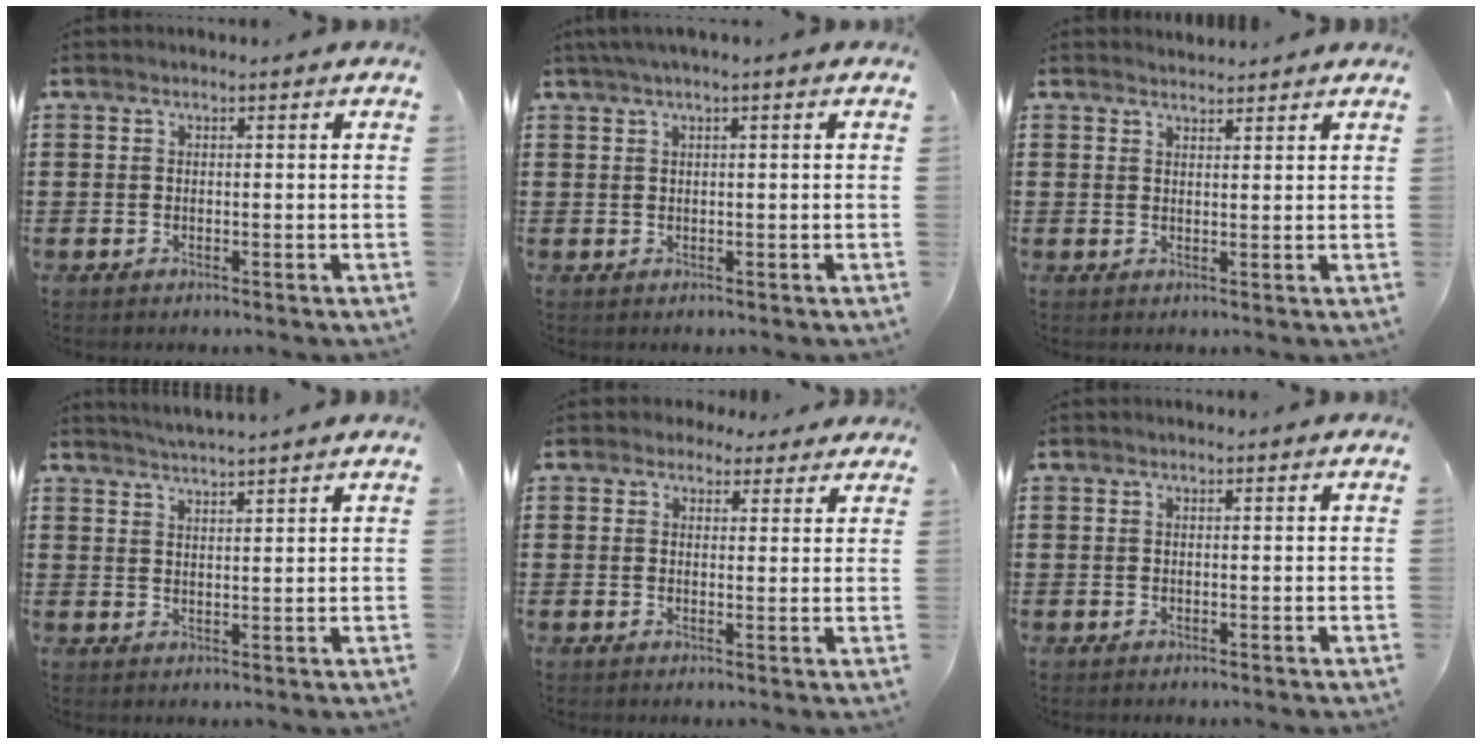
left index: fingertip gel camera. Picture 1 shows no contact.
{"total": 1.3, "force": [0.2, 0.0, 1.2], "torque": [-0.021, -0.003, 0.004]}
{"total": 1.7, "force": [1.7, 0.1, 0.0], "torque": [-0.004, 0.001, 0.034]}
{"total": 2.8, "force": [2.7, -0.7, 0.2], "torque": [-0.011, -0.011, 0.050]}
{"total": 2.4, "force": [1.8, 1.5, 0.4], "torque": [-0.009, 0.003, 0.031]}
{"total": 0.0}